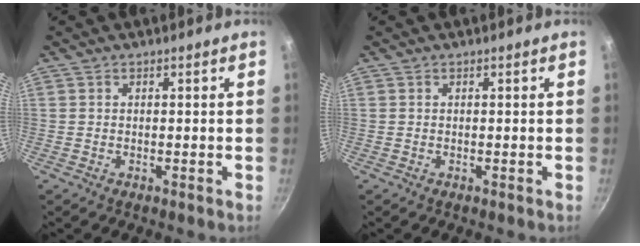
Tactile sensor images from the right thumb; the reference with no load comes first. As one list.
[{"total": 0.0}]